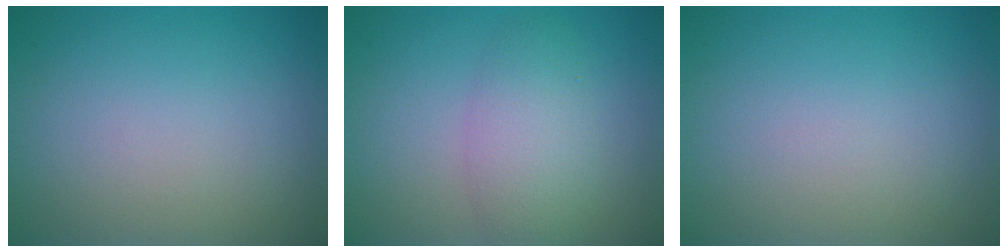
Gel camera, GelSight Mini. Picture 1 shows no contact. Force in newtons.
{"total": 3.8, "press": 3.8, "slide": 0.2}
{"total": 0.0}